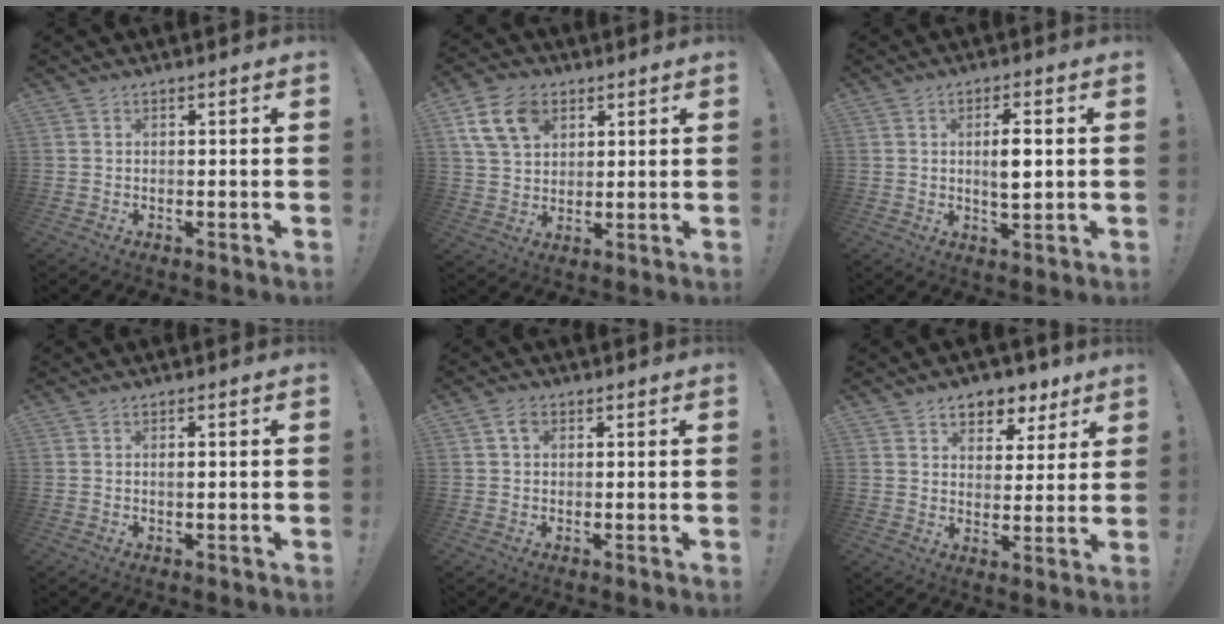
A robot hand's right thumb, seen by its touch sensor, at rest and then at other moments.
{"total": 12.0, "force": [5.6, 8.1, 6.7], "torque": [-0.122, -0.013, 0.111]}
{"total": 6.0, "force": [0.7, 2.4, 5.4], "torque": [-0.077, -0.005, 0.007]}
{"total": 0.8, "force": [-0.1, 0.2, 0.8], "torque": [-0.014, 0.001, -0.002]}
{"total": 2.7, "force": [0.9, 1.8, 1.8], "torque": [-0.022, 0.002, 0.013]}
{"total": 7.8, "force": [5.3, 5.1, 2.6], "torque": [-0.022, -0.039, 0.097]}